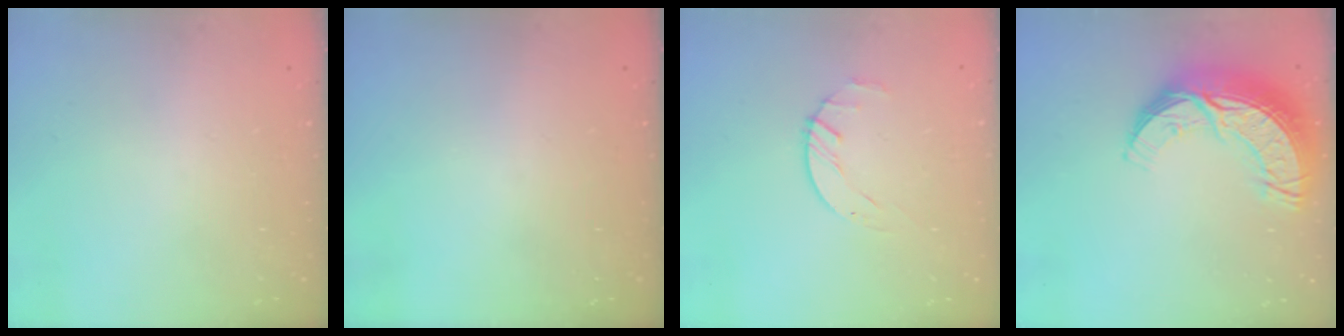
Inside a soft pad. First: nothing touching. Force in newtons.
{"total": 0.0}
{"total": 1.6, "press": 1.6, "slide": 0.3}
{"total": 17.3, "press": 17.2, "slide": 1.2}